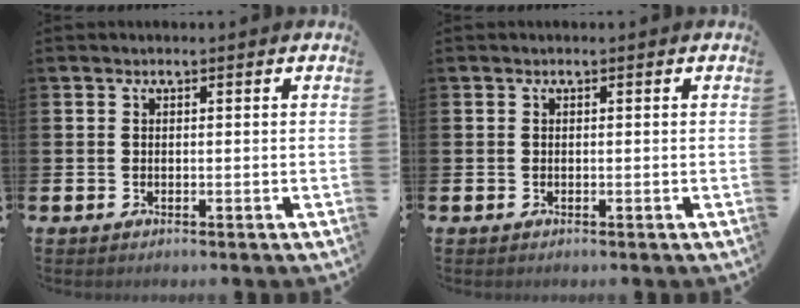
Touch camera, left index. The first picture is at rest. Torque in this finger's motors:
{"motor_torque": [0.00, 0.00, 0.00, 0.00]}